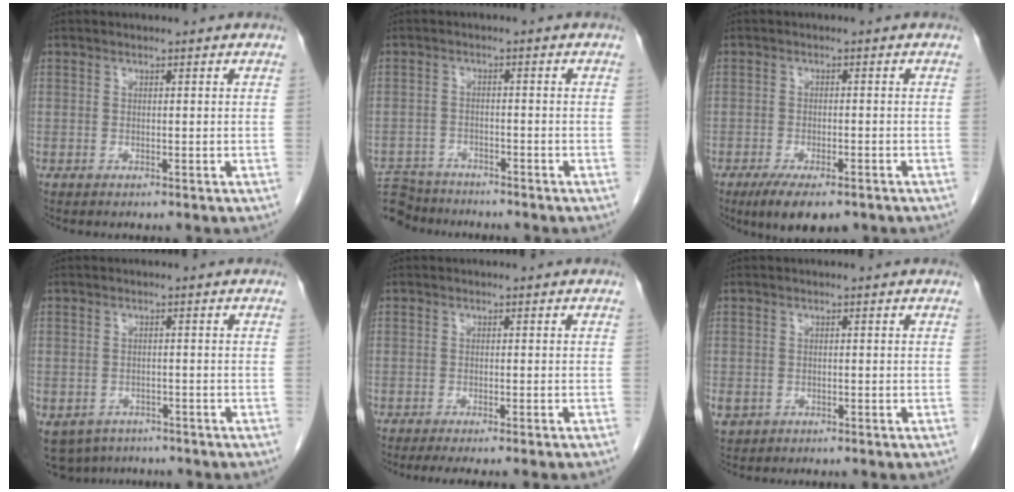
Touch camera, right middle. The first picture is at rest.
{"total": 8.4, "force": [-8.0, 2.6, 0.8], "torque": [-0.022, 0.005, -0.133]}
{"total": 7.9, "force": [-5.5, 2.5, 5.1], "torque": [-0.078, -0.014, -0.083]}
{"total": 7.4, "force": [-5.0, 5.1, 1.7], "torque": [-0.042, -0.005, -0.068]}
{"total": 4.9, "force": [-4.1, -0.3, 2.6], "torque": [-0.024, -0.008, -0.059]}
{"total": 2.8, "force": [-1.2, 2.3, 0.9], "torque": [-0.021, -0.001, -0.014]}